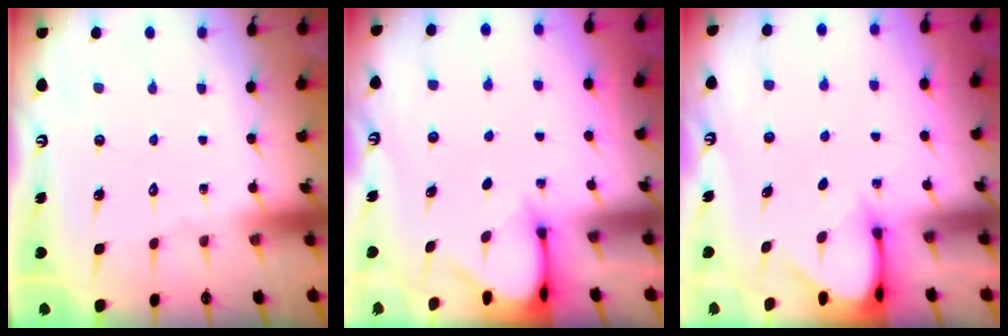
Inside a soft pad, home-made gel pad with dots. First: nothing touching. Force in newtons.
{"total": 3.3, "press": 3.3, "slide": 0.3}
{"total": 3.3, "press": 3.3, "slide": 0.3}